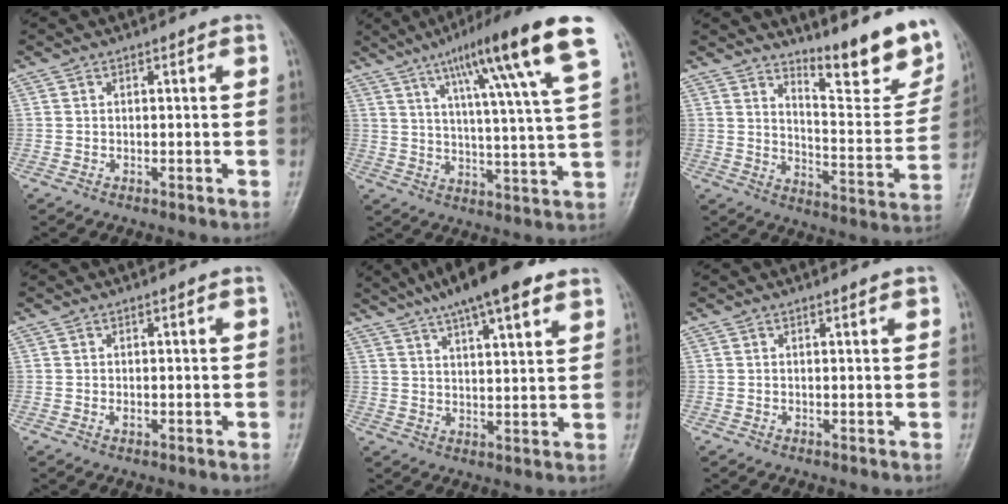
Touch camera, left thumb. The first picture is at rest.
{"total": 19.0, "force": [10.1, 1.3, 16.0], "torque": [-0.236, -0.027, 0.149]}
{"total": 16.1, "force": [12.1, 3.9, 9.9], "torque": [-0.099, -0.099, 0.178]}
{"total": 0.8, "force": [0.3, 0.4, 0.7], "torque": [-0.008, -0.002, 0.007]}
{"total": 15.0, "force": [10.3, 3.8, 10.2], "torque": [-0.144, -0.019, 0.163]}
{"total": 1.1, "force": [0.9, 0.1, 0.6], "torque": [-0.006, -0.005, 0.012]}